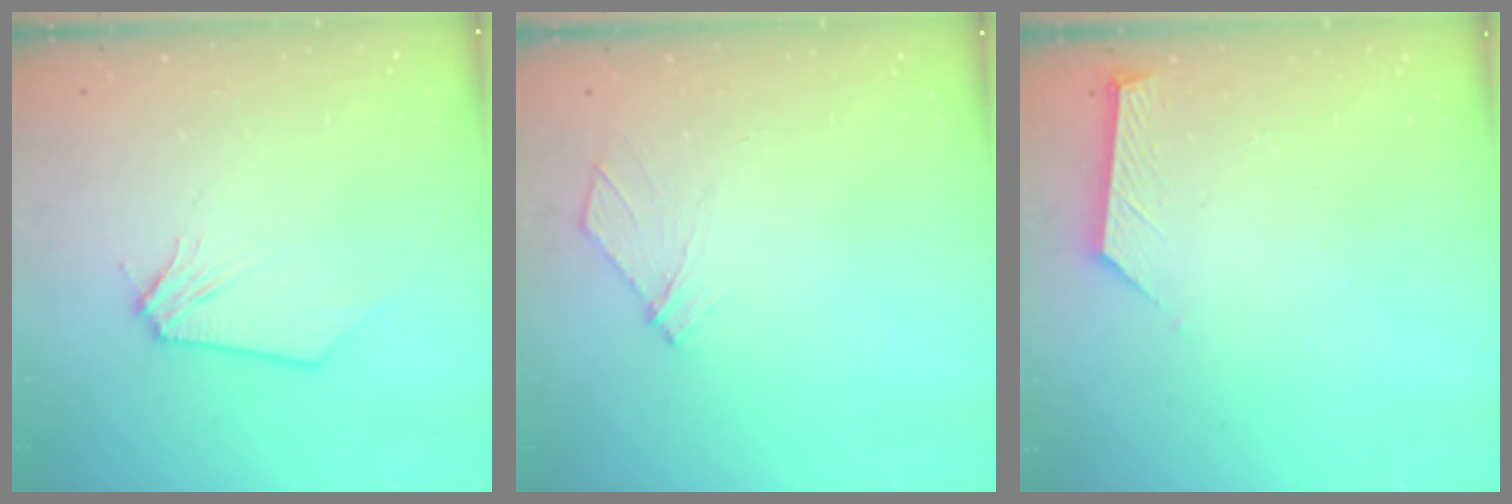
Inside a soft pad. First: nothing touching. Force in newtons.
{"total": 4.0, "press": 3.9, "slide": 0.8}
{"total": 3.7, "press": 3.6, "slide": 0.5}